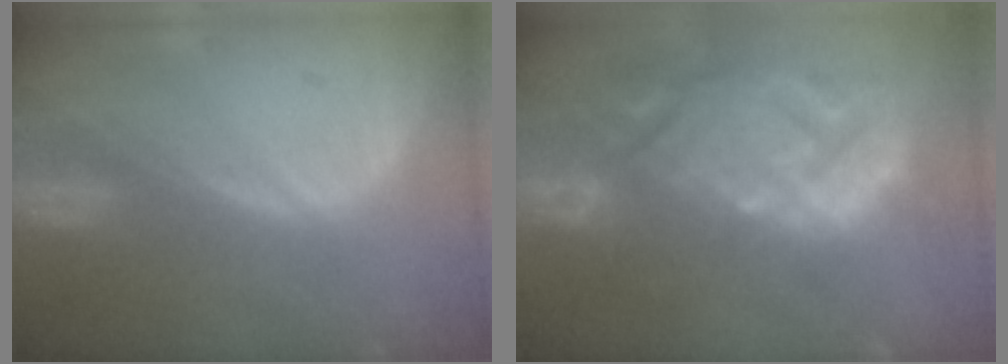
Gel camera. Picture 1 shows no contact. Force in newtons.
{"total": 14.6, "press": 12.5, "slide": 7.5}